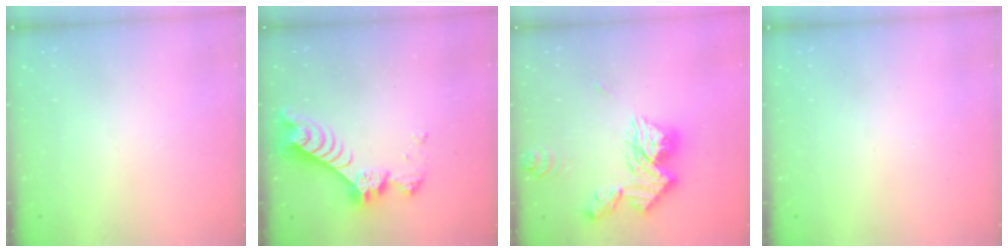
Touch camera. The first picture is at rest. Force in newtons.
{"total": 8.5, "press": 8.5, "slide": 0.9}
{"total": 17.9, "press": 17.8, "slide": 1.8}
{"total": 0.0}